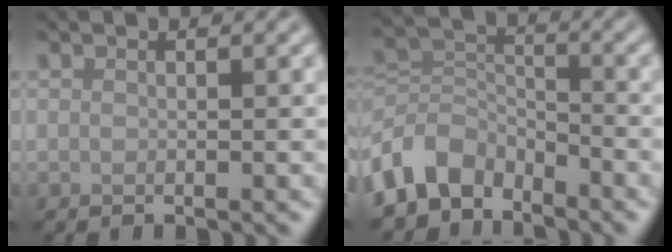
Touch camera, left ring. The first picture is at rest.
{"total": 5.4, "force": [-3.9, 3.3, 1.7], "torque": [-0.027, 0.000, -0.086]}